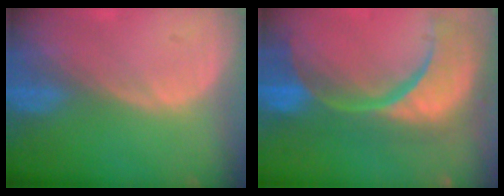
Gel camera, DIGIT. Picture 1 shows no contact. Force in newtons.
{"total": 15.3, "press": 12.1, "slide": 9.4}